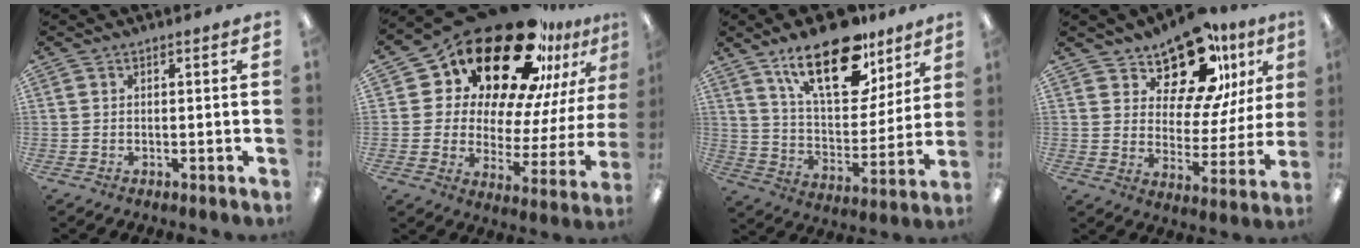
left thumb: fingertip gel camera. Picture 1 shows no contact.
{"total": 27.1, "force": [20.5, 12.2, 12.9], "torque": [-0.206, -0.150, 0.362]}
{"total": 22.5, "force": [14.4, 10.3, 14.0], "torque": [-0.219, -0.076, 0.245]}
{"total": 17.0, "force": [12.8, 7.7, 8.2], "torque": [-0.134, -0.089, 0.223]}